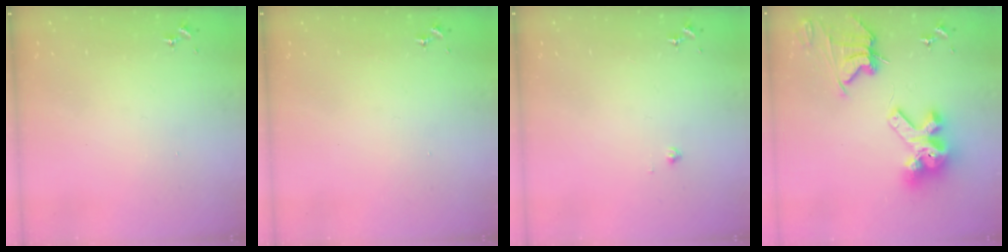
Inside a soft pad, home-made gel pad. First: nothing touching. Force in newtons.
{"total": 0.0}
{"total": 1.9, "press": 1.9, "slide": 0.1}
{"total": 15.3, "press": 15.2, "slide": 0.8}